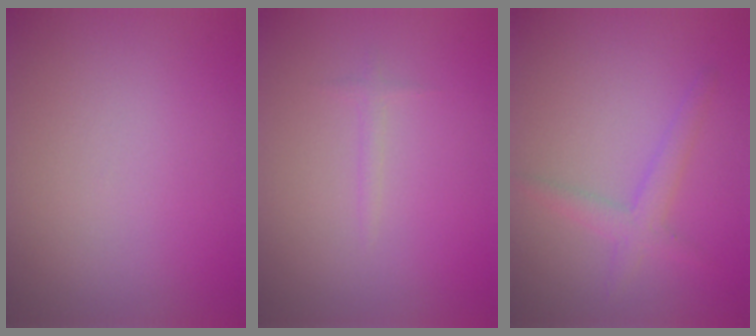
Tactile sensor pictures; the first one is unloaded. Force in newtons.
{"total": 0.7, "press": 0.7, "slide": 0.0}
{"total": 2.1, "press": 2.1, "slide": 0.1}